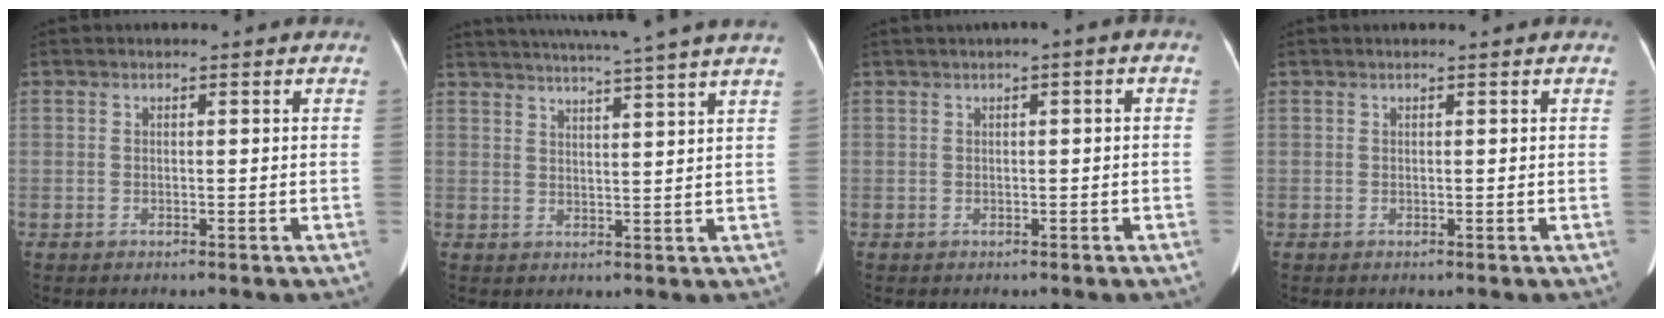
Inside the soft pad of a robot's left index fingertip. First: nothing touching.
{"total": 14.1, "force": [12.4, -2.0, 6.4], "torque": [-0.110, -0.014, 0.158]}
{"total": 1.5, "force": [0.2, 0.2, 1.5], "torque": [-0.020, 0.009, 0.002]}
{"total": 0.0}